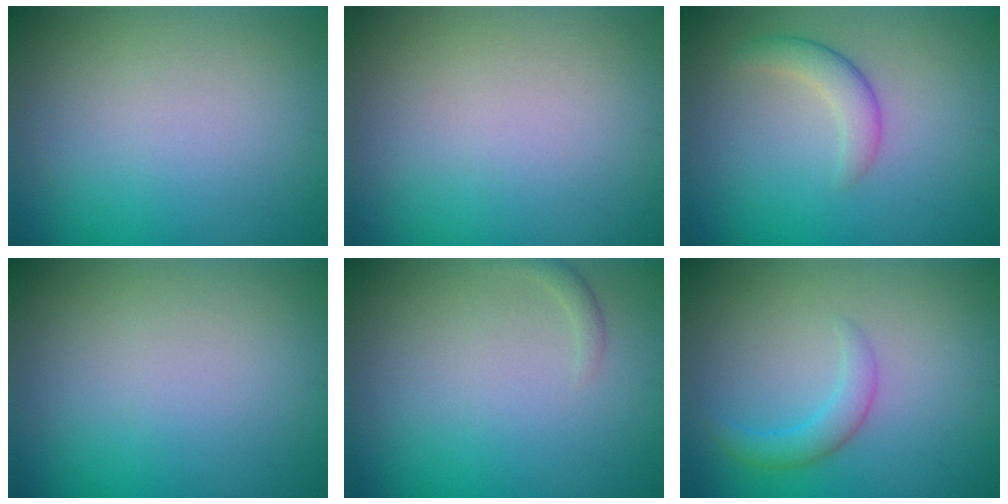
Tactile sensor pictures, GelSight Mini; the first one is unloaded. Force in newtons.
{"total": 0.0}
{"total": 2.3, "press": 2.3, "slide": 0.1}
{"total": 0.0}
{"total": 0.8, "press": 0.8, "slide": 0.1}
{"total": 2.0, "press": 2.0, "slide": 0.1}